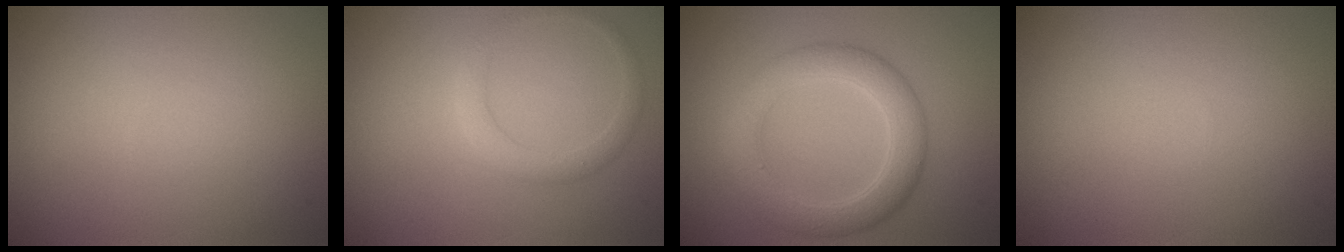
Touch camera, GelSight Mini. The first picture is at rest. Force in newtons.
{"total": 1.9, "press": 1.9, "slide": 0.1}
{"total": 4.6, "press": 4.6, "slide": 0.2}
{"total": 0.0}